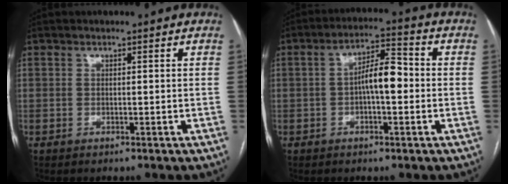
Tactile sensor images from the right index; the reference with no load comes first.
{"total": 6.7, "force": [-0.6, 2.0, 6.4], "torque": [-0.109, 0.023, -0.013]}